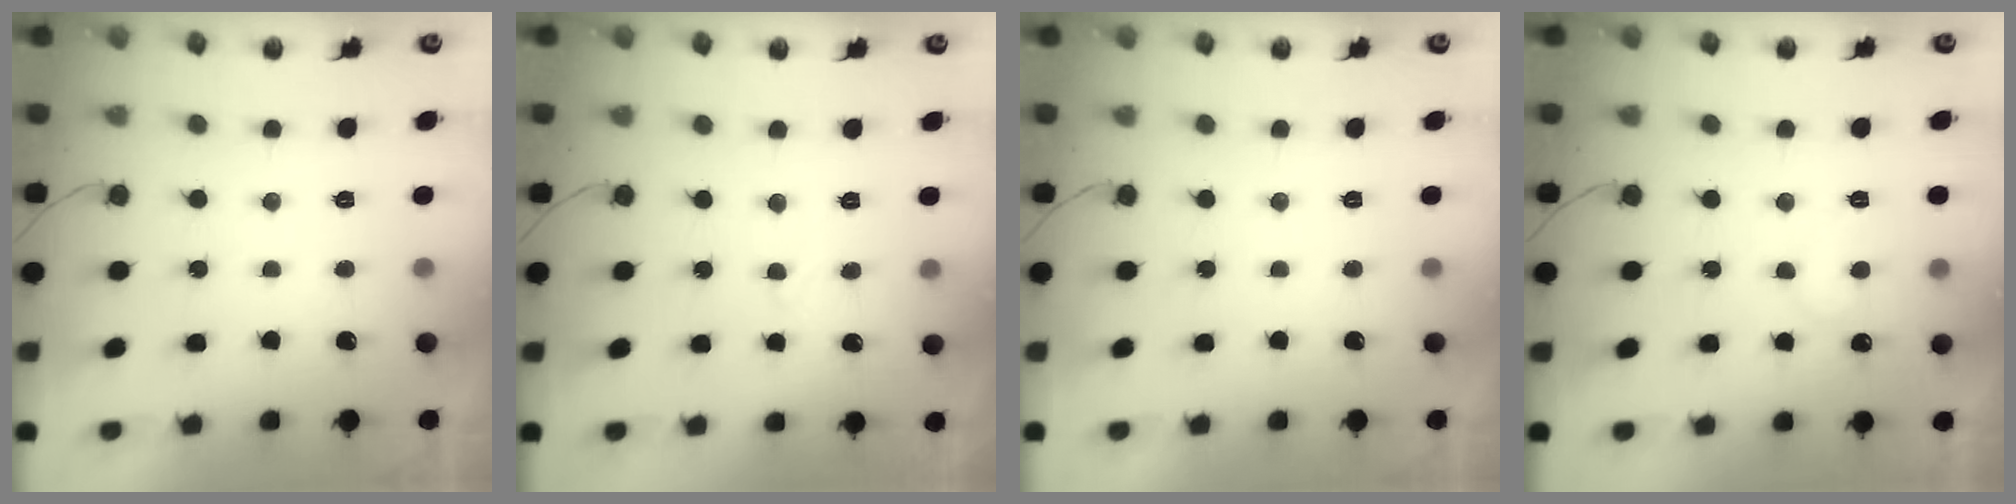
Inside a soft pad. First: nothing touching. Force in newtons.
{"total": 2.6, "press": 2.5, "slide": 0.2}
{"total": 0.0}
{"total": 6.2, "press": 6.2, "slide": 0.4}